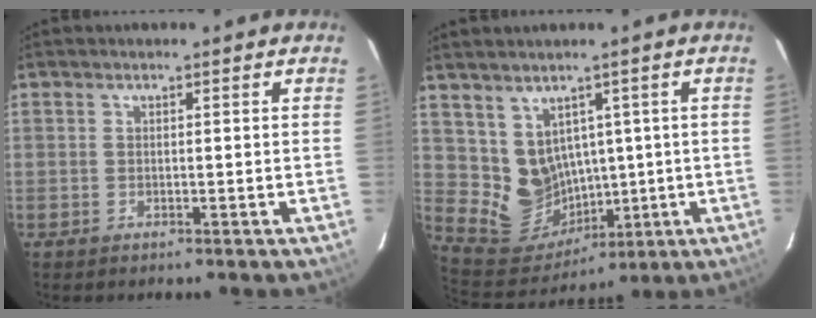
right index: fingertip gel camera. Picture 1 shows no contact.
{"total": 10.0, "force": [2.5, 9.0, 3.4], "torque": [-0.078, -0.001, 0.077]}